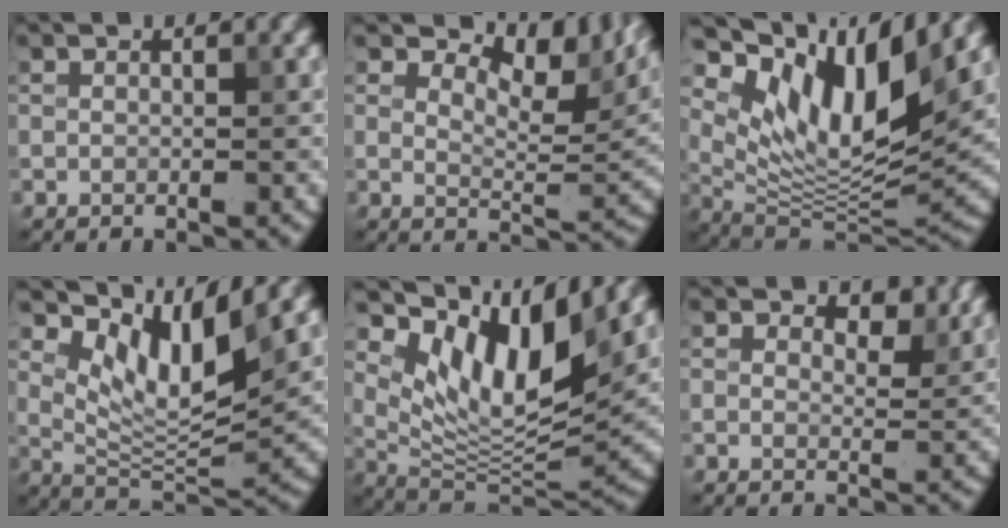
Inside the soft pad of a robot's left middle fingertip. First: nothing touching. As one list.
[{"total": 9.2, "force": [5.4, 3.9, 6.3], "torque": [-0.090, 0.008, 0.085]}, {"total": 11.4, "force": [6.3, 3.9, 8.7], "torque": [-0.138, -0.010, 0.127]}, {"total": 6.9, "force": [3.9, 2.3, 5.2], "torque": [-0.094, -0.013, 0.075]}, {"total": 10.1, "force": [5.5, 3.7, 7.7], "torque": [-0.125, -0.015, 0.108]}, {"total": 3.1, "force": [2.4, 1.3, 1.5], "torque": [-0.024, -0.004, 0.030]}]